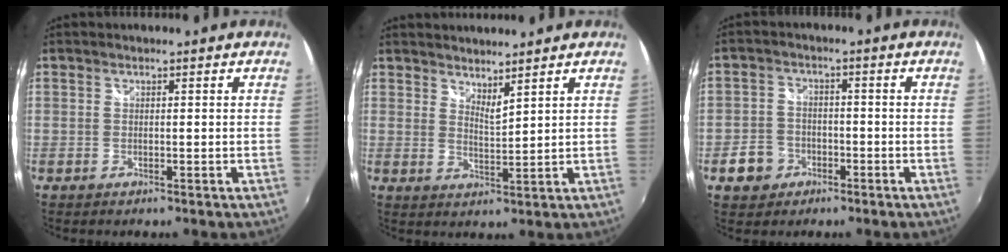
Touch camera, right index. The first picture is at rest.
{"total": 3.8, "force": [3.4, 0.2, 1.5], "torque": [-0.025, -0.004, 0.054]}
{"total": 6.1, "force": [-2.9, 5.2, 1.3], "torque": [-0.039, 0.016, -0.046]}